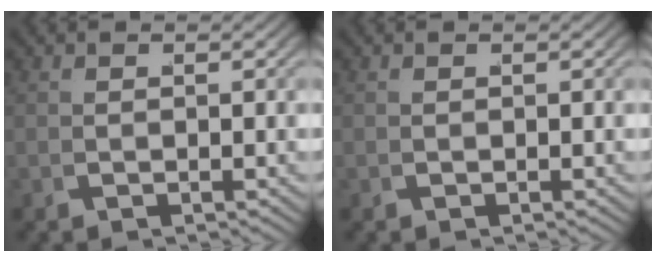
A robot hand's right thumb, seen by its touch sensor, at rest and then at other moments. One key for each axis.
{"total": 0.0}